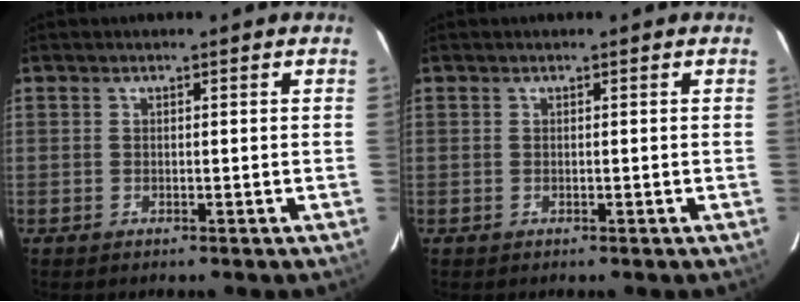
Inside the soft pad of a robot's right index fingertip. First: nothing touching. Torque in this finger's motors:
{"motor_torque": [0.00, 0.00, 0.00, 0.01]}